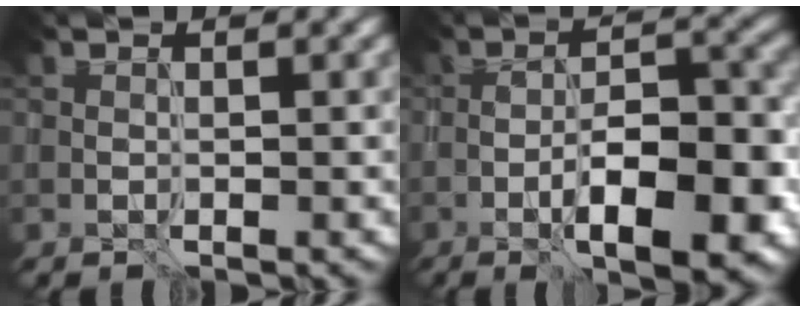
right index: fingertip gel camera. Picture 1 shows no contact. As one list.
[{"total": 7.9, "force": [-3.0, 2.6, 6.9], "torque": [-0.103, 0.004, -0.045]}]